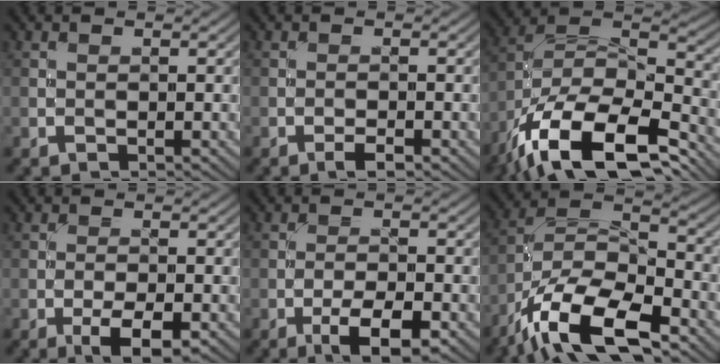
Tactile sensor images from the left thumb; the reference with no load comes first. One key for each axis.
{"total": 1.6, "fx": -1.1, "fy": 0.3, "fz": 1.1, "tx": -0.019, "ty": 0.002, "tz": -0.021}
{"total": 17.7, "fx": -12.1, "fy": 6.9, "fz": 10.9, "tx": -0.232, "ty": -0.033, "tz": -0.204}
{"total": 4.4, "fx": -2.1, "fy": 1.4, "fz": 3.6, "tx": -0.060, "ty": 0.000, "tz": -0.033}
{"total": 5.5, "fx": -3.0, "fy": 1.6, "fz": 4.3, "tx": -0.074, "ty": 0.002, "tz": -0.049}
{"total": 14.5, "fx": -9.4, "fy": 5.4, "fz": 9.6, "tx": -0.200, "ty": -0.010, "tz": -0.193}